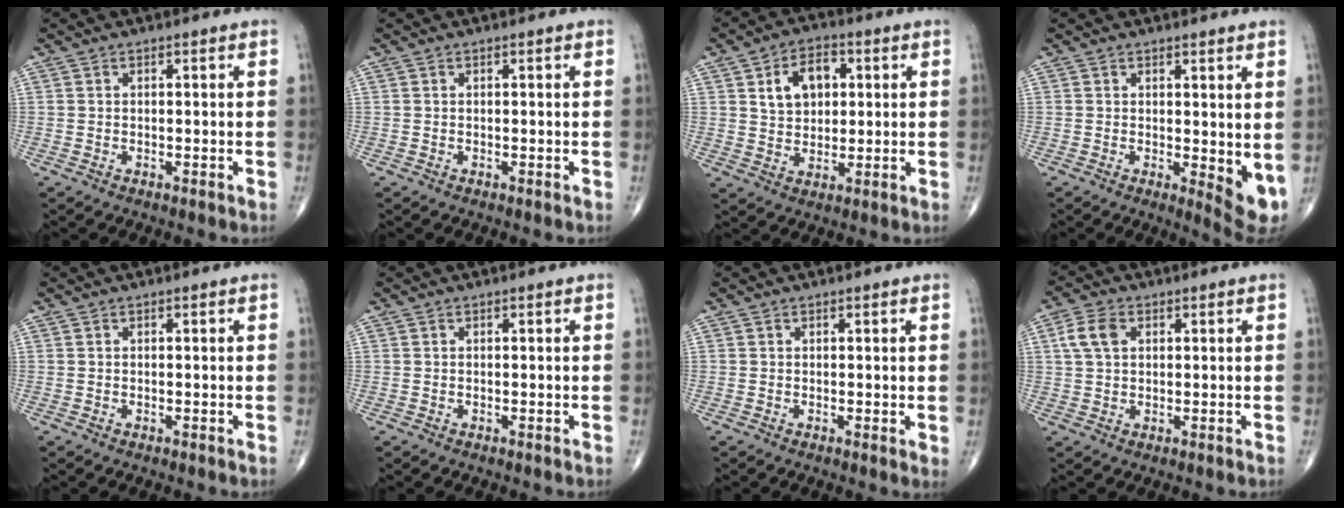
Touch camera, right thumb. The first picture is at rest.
{"total": 0.0}
{"total": 8.9, "force": [2.6, 6.2, 5.9], "torque": [-0.068, -0.001, 0.043]}
{"total": 5.8, "force": [0.7, 2.2, 5.3], "torque": [-0.064, -0.017, 0.014]}
{"total": 0.0}
{"total": 0.0}
{"total": 0.9, "force": [0.4, 0.4, 0.8], "torque": [-0.012, -0.004, 0.003]}
{"total": 5.2, "force": [1.5, 3.4, 3.6], "torque": [-0.074, 0.007, 0.028]}